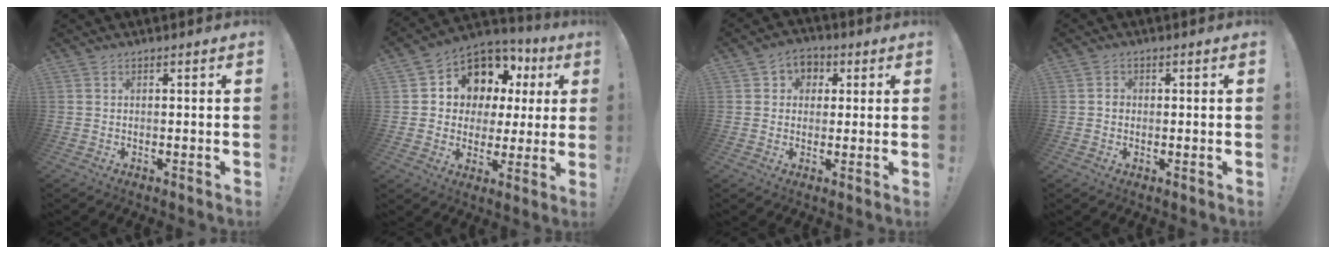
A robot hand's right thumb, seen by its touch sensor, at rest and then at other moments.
{"total": 10.4, "force": [5.1, 8.2, 3.8], "torque": [-0.064, -0.047, 0.109]}
{"total": 5.5, "force": [0.9, 5.1, 1.8], "torque": [-0.023, 0.003, 0.018]}
{"total": 1.4, "force": [-0.3, 1.2, 0.7], "torque": [-0.008, 0.004, -0.007]}